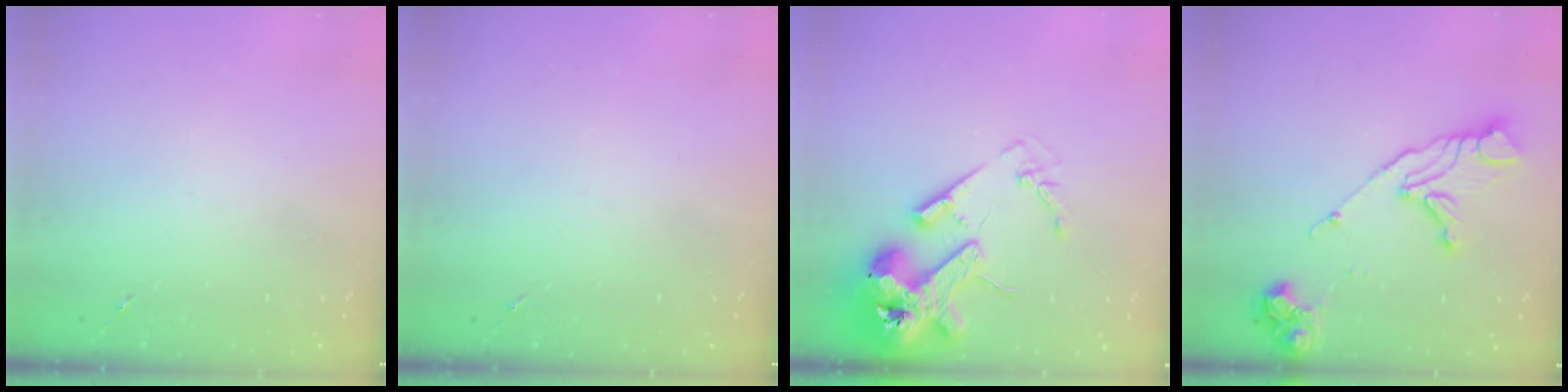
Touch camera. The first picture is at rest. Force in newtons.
{"total": 0.0}
{"total": 17.7, "press": 17.5, "slide": 2.4}
{"total": 14.7, "press": 14.6, "slide": 1.7}